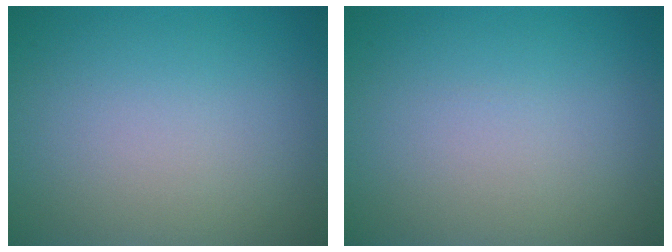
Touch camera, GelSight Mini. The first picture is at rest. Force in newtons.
{"total": 0.0}